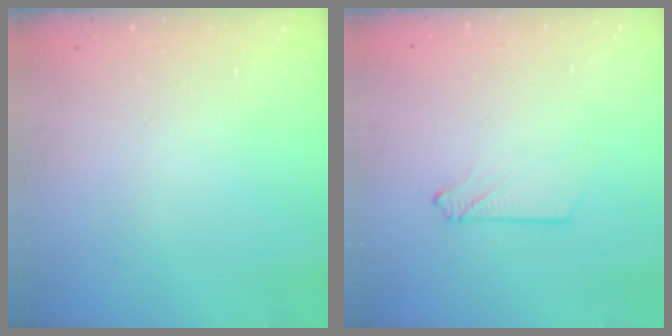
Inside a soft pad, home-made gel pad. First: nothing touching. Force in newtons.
{"total": 3.0, "press": 3.0, "slide": 0.4}